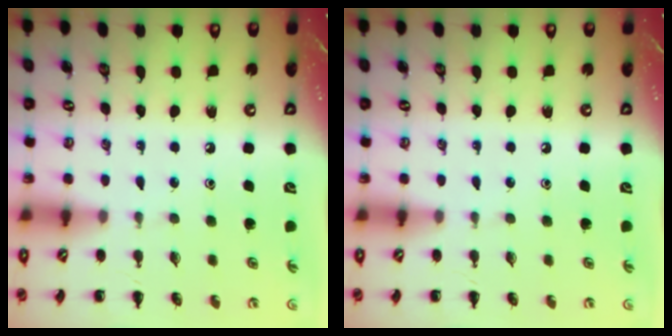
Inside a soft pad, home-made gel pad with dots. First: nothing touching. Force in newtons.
{"total": 0.0}